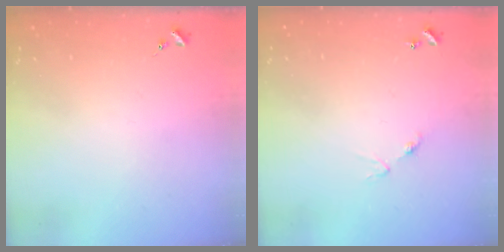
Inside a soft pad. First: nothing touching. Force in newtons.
{"total": 5.9, "press": 5.9, "slide": 0.5}